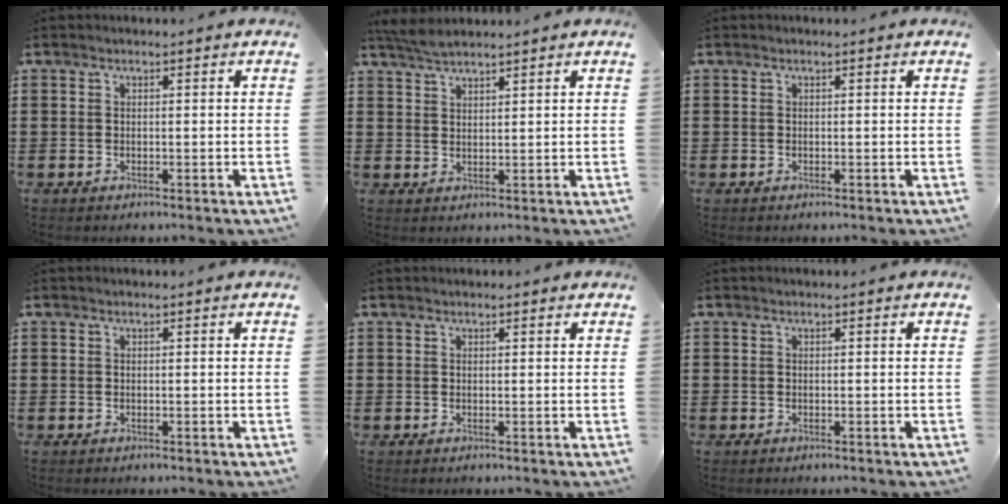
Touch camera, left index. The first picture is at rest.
{"total": 2.9, "force": [2.8, 0.2, 0.9], "torque": [-0.026, 0.000, 0.054]}
{"total": 0.0}
{"total": 0.0}
{"total": 0.6, "force": [0.5, 0.2, 0.3], "torque": [-0.006, 0.001, 0.010]}
{"total": 0.0}